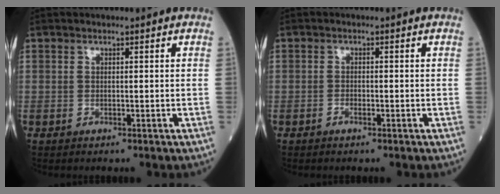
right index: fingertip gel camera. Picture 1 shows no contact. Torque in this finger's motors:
{"motor_torque": [-0.02, 0.01, -0.03, 0.00]}